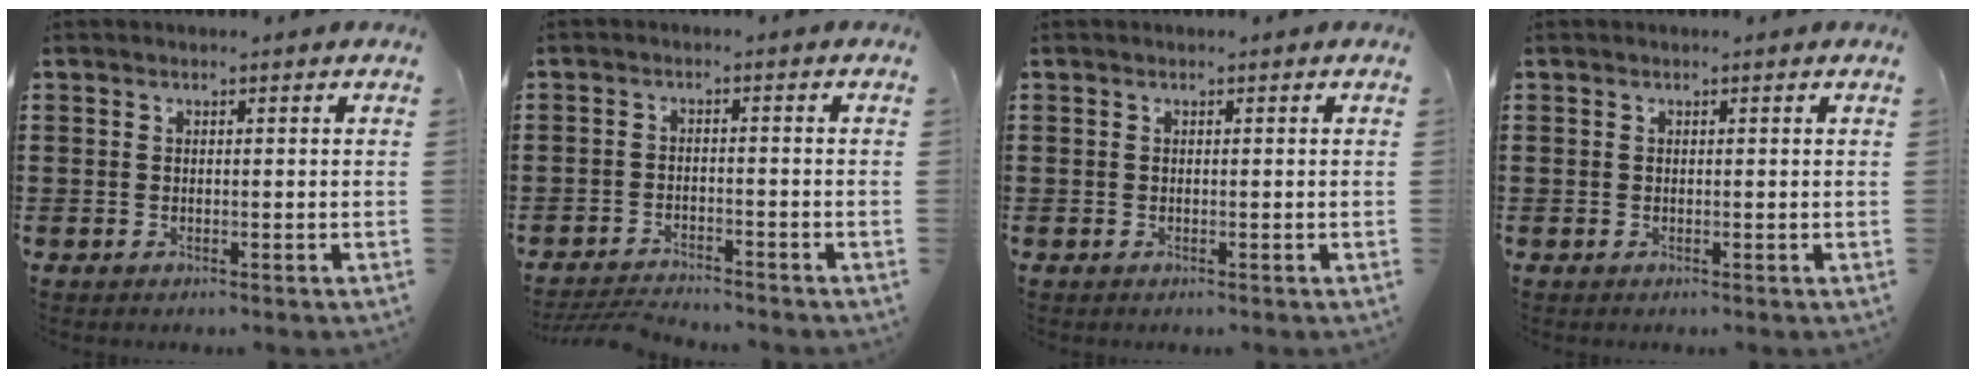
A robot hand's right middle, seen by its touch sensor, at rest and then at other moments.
{"total": 3.5, "force": [-3.5, 0.1, 0.7], "torque": [-0.021, -0.004, -0.073]}
{"total": 0.0}
{"total": 0.0}